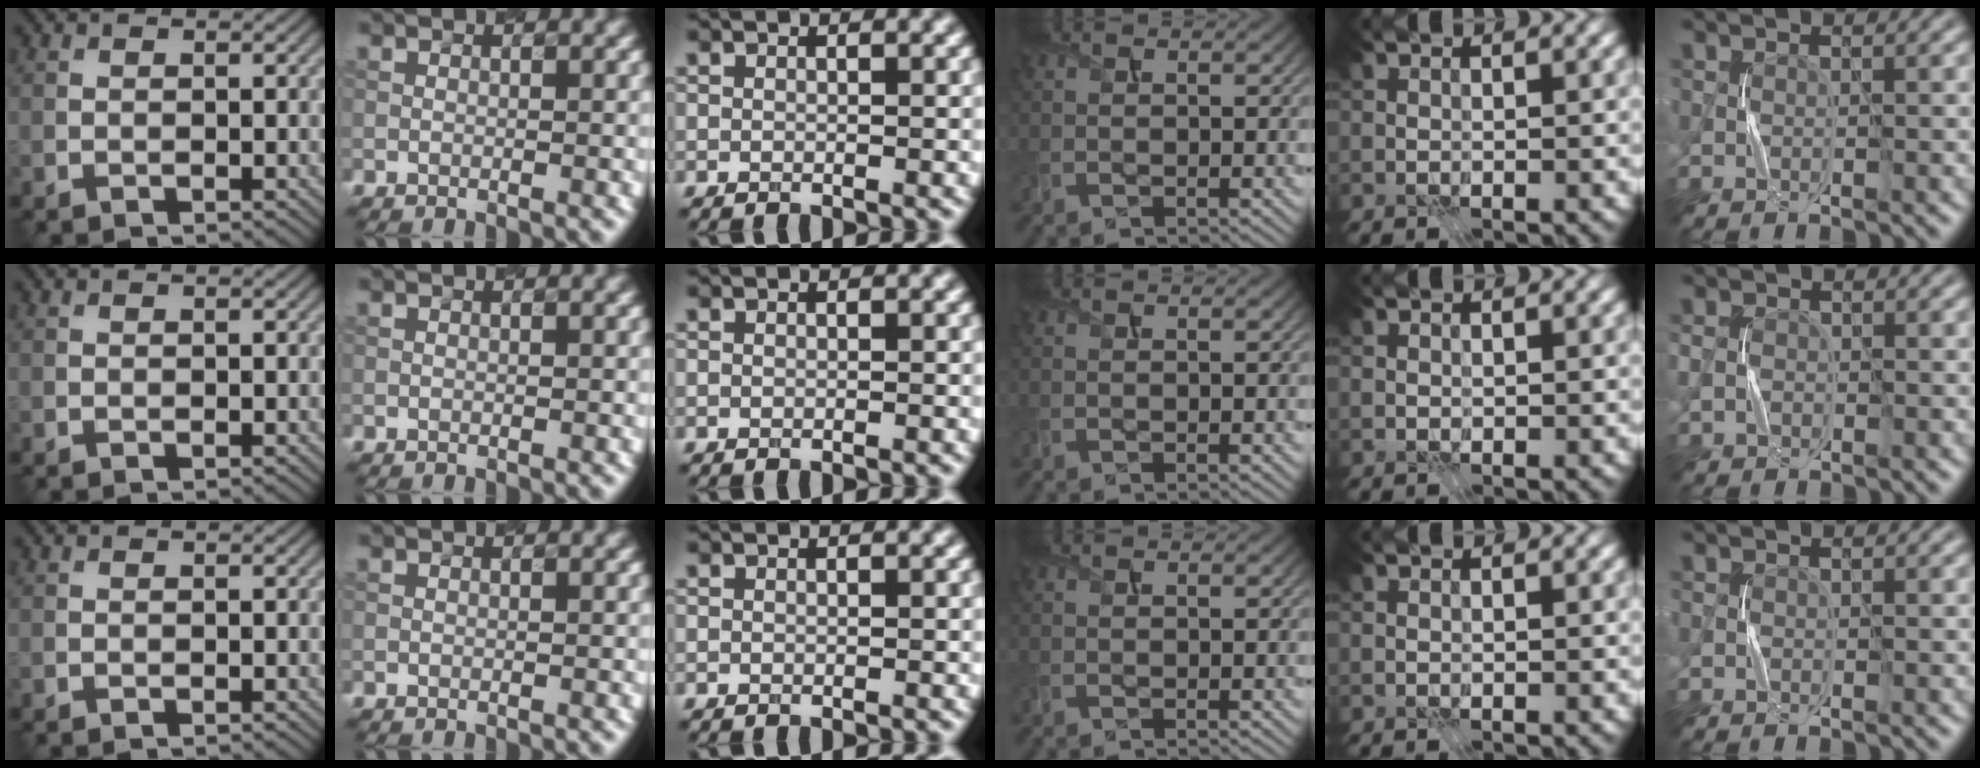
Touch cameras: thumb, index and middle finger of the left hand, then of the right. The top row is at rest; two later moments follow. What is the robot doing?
{"motion": "press", "object": "gel pad"}